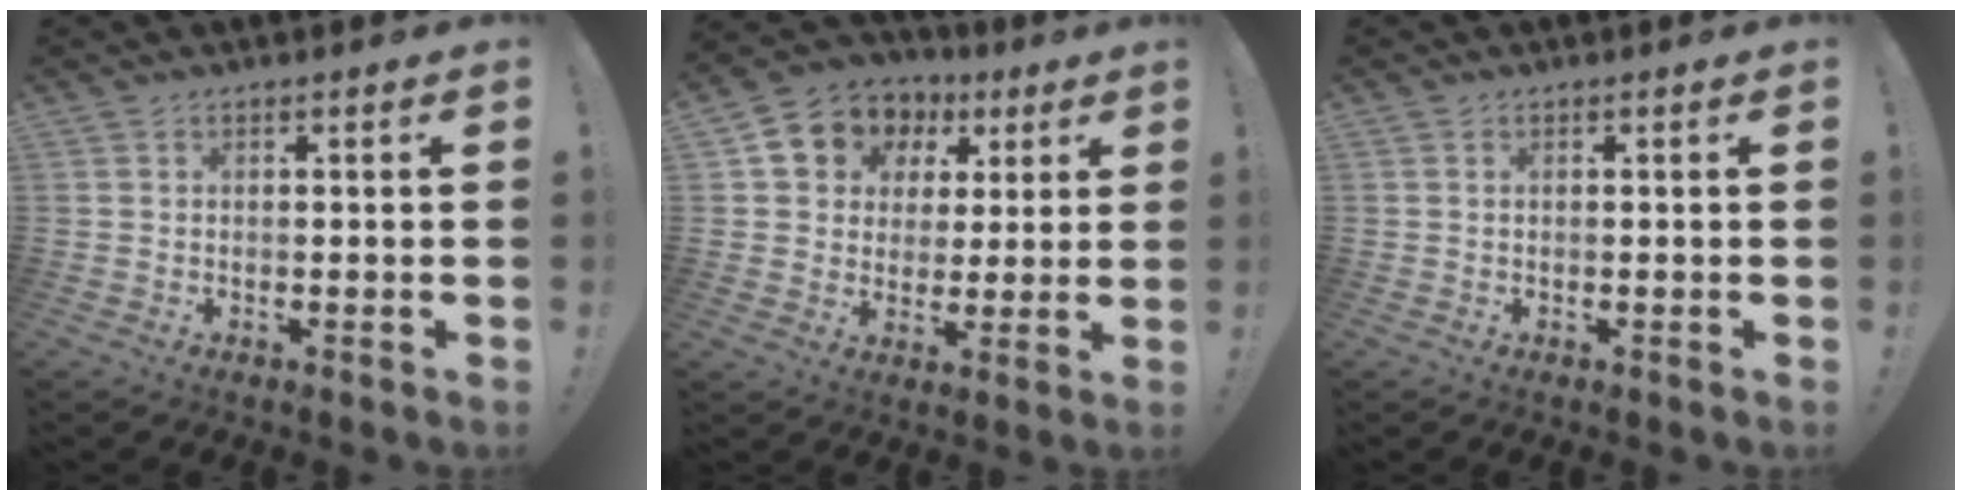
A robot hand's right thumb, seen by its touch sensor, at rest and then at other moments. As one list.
[{"total": 9.8, "force": [4.1, 8.3, 3.2], "torque": [-0.055, -0.024, 0.080]}, {"total": 0.0}]